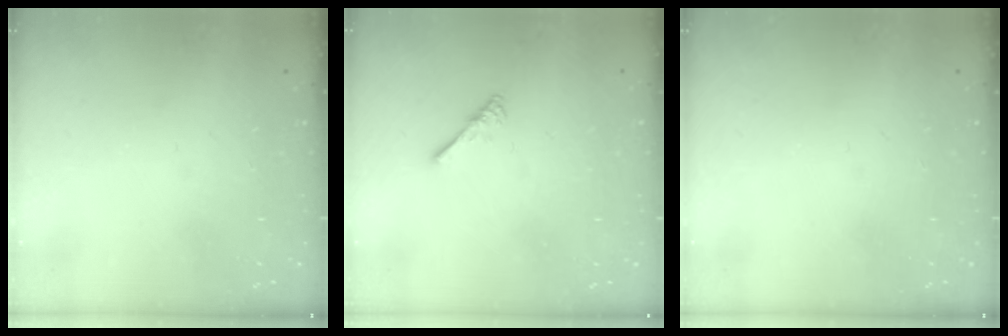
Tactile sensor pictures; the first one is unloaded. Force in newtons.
{"total": 2.4, "press": 2.4, "slide": 0.4}
{"total": 0.0}